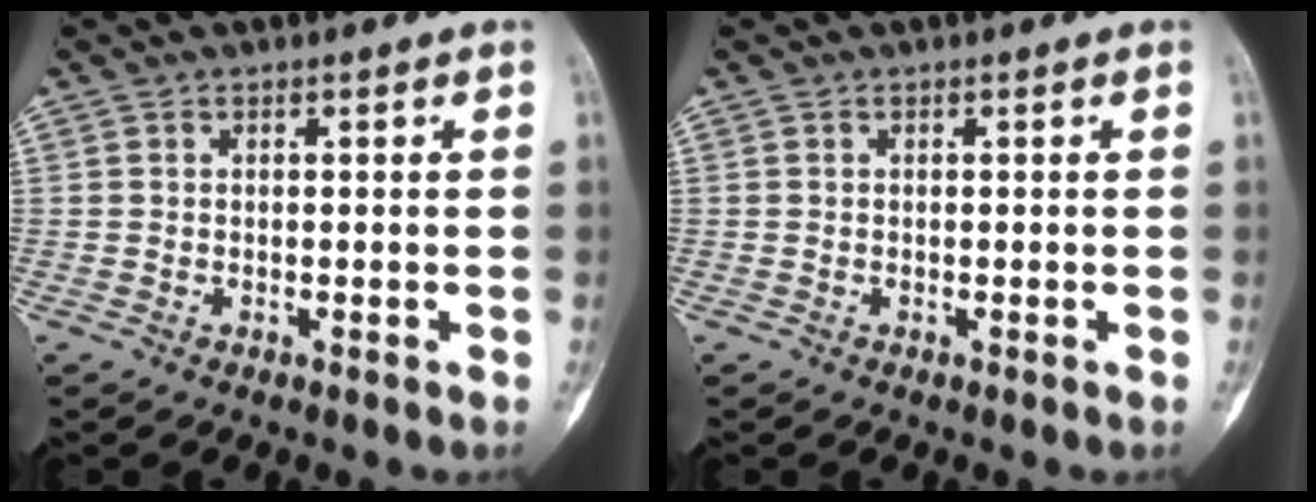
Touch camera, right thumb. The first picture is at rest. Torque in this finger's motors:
{"motor_torque": [0.11, 0.16, -0.06, 0.06, 0.01]}